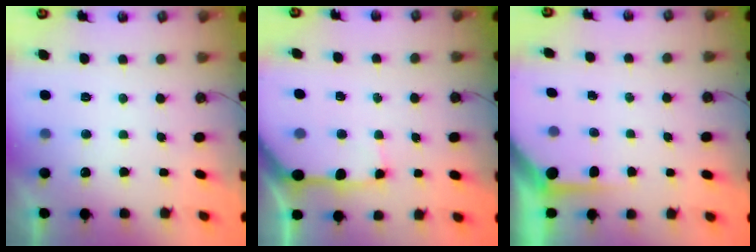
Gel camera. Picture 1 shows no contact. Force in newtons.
{"total": 10.0, "press": 9.9, "slide": 1.3}
{"total": 3.6, "press": 3.5, "slide": 0.4}